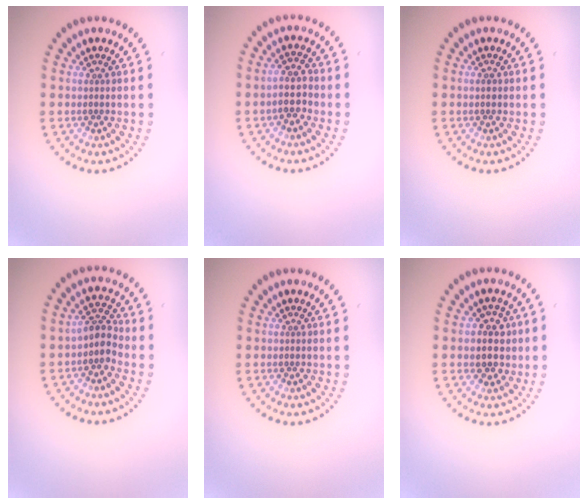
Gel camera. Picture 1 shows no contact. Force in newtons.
{"total": 2.5, "press": 2.2, "slide": 1.1}
{"total": 0.8, "press": 0.8, "slide": 0.1}
{"total": 2.5, "press": 2.0, "slide": 1.5}
{"total": 0.0}
{"total": 2.8, "press": 2.6, "slide": 1.1}